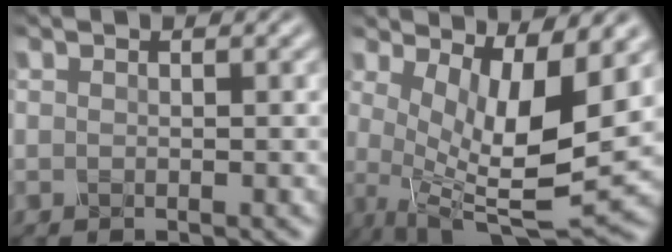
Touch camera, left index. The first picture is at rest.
{"total": 8.9, "force": [0.9, 2.8, 8.4], "torque": [-0.156, -0.021, 0.030]}